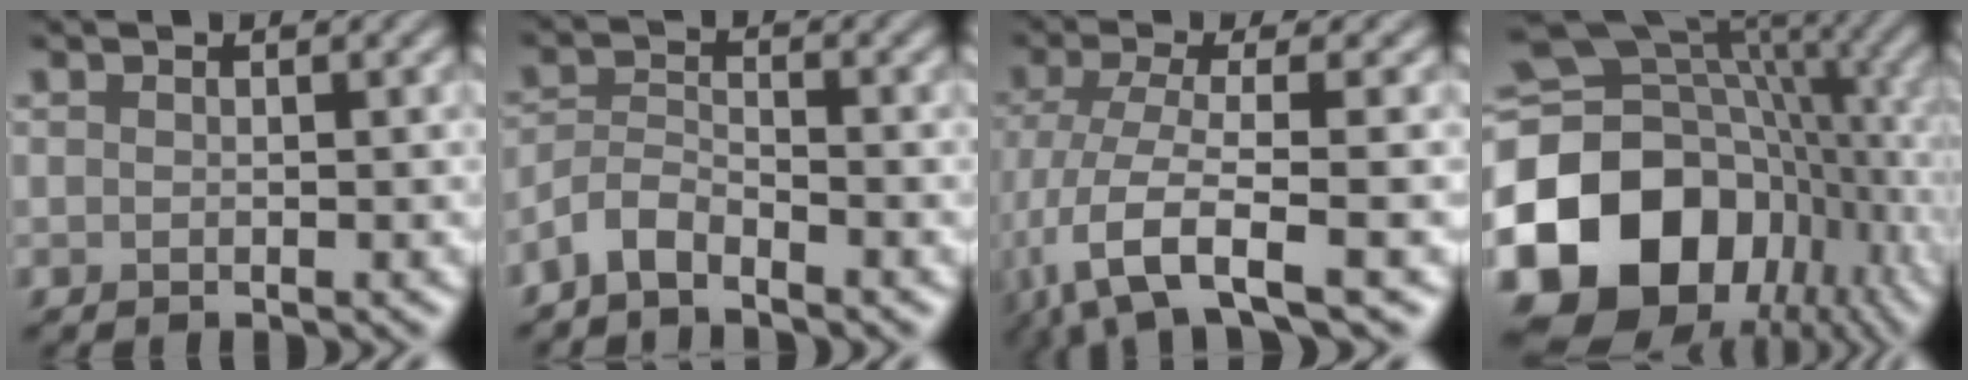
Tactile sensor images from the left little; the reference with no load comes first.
{"total": 2.6, "force": [-2.2, 0.7, 1.2], "torque": [-0.027, 0.005, -0.054]}
{"total": 7.3, "force": [-3.0, 2.4, 6.2], "torque": [-0.128, -0.006, -0.063]}
{"total": 19.6, "force": [-4.6, 15.1, 11.6], "torque": [-0.250, -0.022, -0.065]}